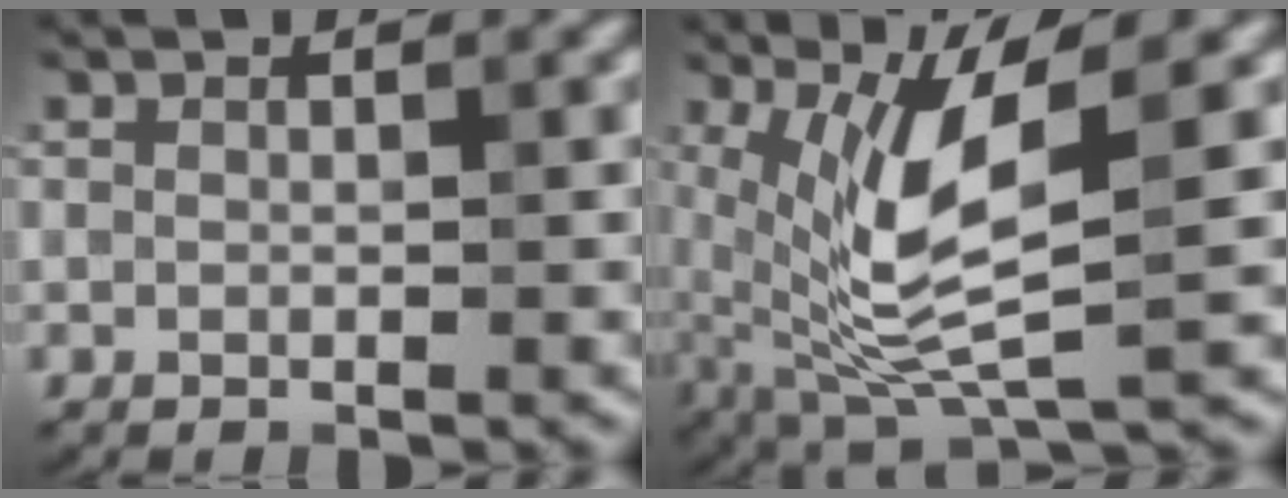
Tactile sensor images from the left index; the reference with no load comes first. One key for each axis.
{"total": 8.3, "fx": 1.3, "fy": 2.4, "fz": 7.8, "tx": -0.165, "ty": -0.013, "tz": 0.031}